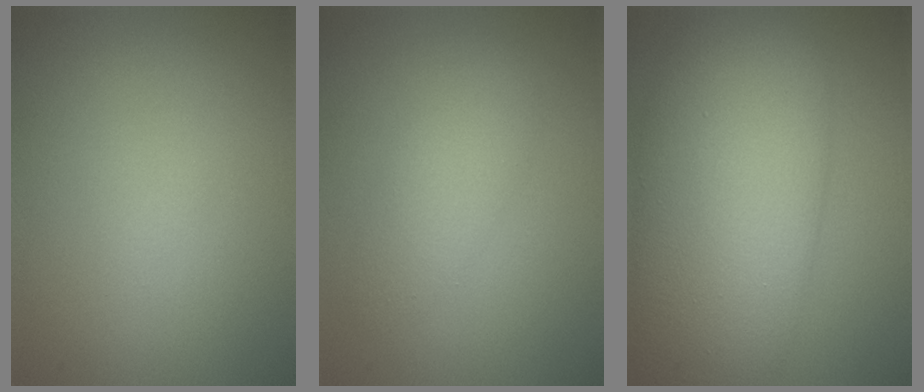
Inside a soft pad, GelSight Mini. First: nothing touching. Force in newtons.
{"total": 2.7, "press": 2.7, "slide": 0.1}
{"total": 12.2, "press": 12.2, "slide": 0.2}